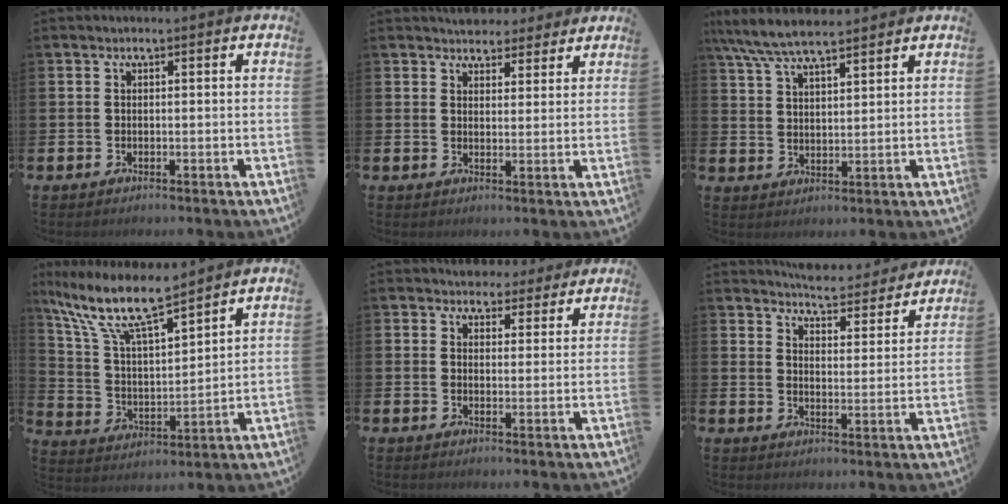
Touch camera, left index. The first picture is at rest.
{"total": 4.4, "force": [4.1, 1.6, -0.1], "torque": [-0.001, -0.021, 0.074]}
{"total": 7.3, "force": [6.6, 1.3, 2.8], "torque": [-0.082, -0.022, 0.122]}
{"total": 11.0, "force": [9.3, 1.9, 5.7], "torque": [-0.153, -0.051, 0.162]}
{"total": 4.0, "force": [3.6, 1.7, -0.1], "torque": [-0.002, -0.020, 0.062]}
{"total": 5.7, "force": [5.6, 0.5, 0.4], "torque": [-0.019, -0.046, 0.096]}